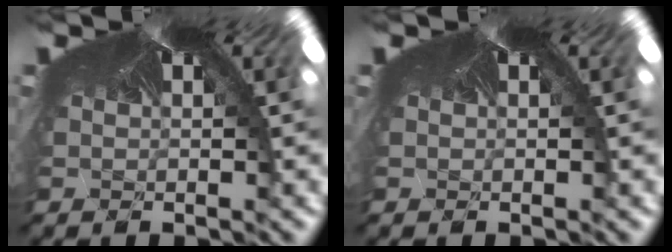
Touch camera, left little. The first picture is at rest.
{"total": 0.0}